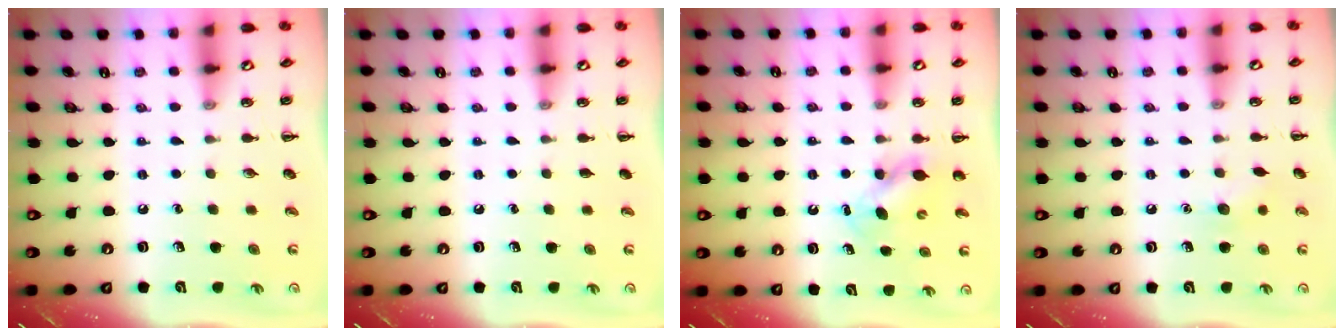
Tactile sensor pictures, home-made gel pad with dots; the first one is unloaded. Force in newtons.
{"total": 0.0}
{"total": 5.0, "press": 5.0, "slide": 0.6}
{"total": 5.8, "press": 5.6, "slide": 1.4}